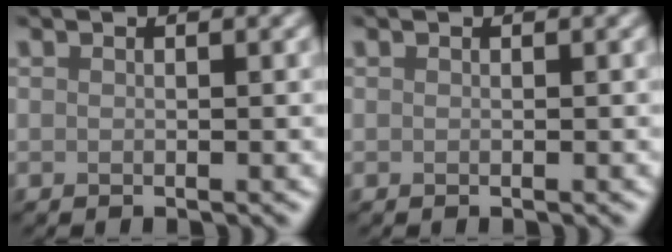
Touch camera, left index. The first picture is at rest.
{"total": 0.0}